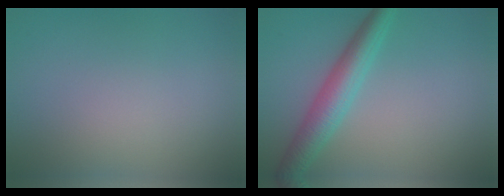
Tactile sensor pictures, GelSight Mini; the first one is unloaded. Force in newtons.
{"total": 5.0, "press": 5.0, "slide": 0.3}